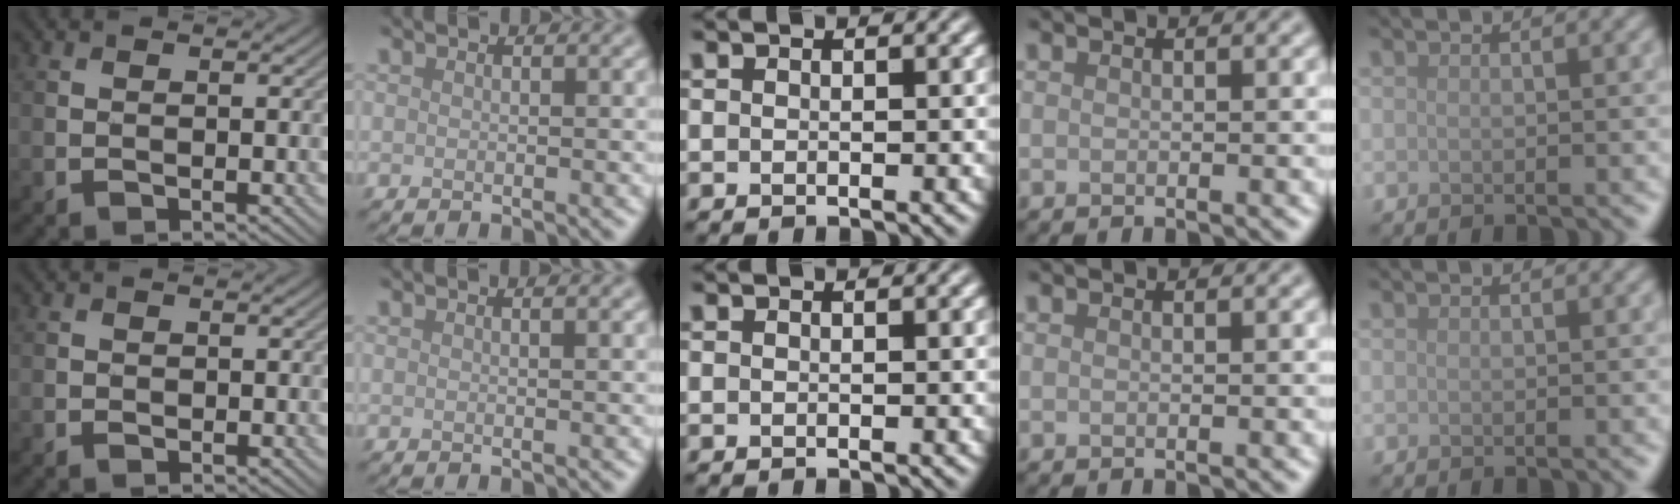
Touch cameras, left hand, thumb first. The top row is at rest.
{"thumb": {"total": 0.6, "force": [-0.2, 0.5, 0.2], "torque": [-0.001, -0.006, -0.006]}, "index": {"total": 0.6, "force": [0.4, 0.1, 0.5], "torque": [-0.004, 0.005, 0.005]}}